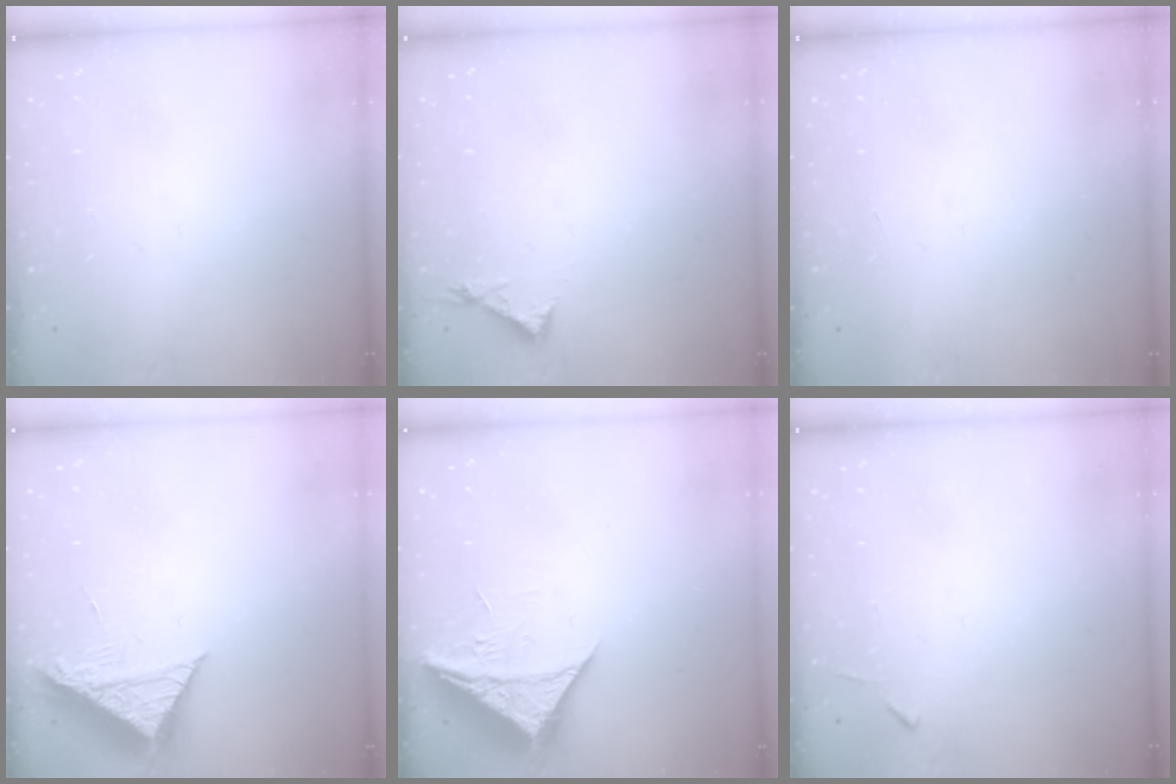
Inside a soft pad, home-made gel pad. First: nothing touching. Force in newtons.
{"total": 3.8, "press": 3.7, "slide": 0.4}
{"total": 1.5, "press": 1.5, "slide": 0.1}
{"total": 9.4, "press": 9.4, "slide": 0.5}
{"total": 9.4, "press": 9.3, "slide": 1.0}
{"total": 4.3, "press": 4.3, "slide": 0.6}